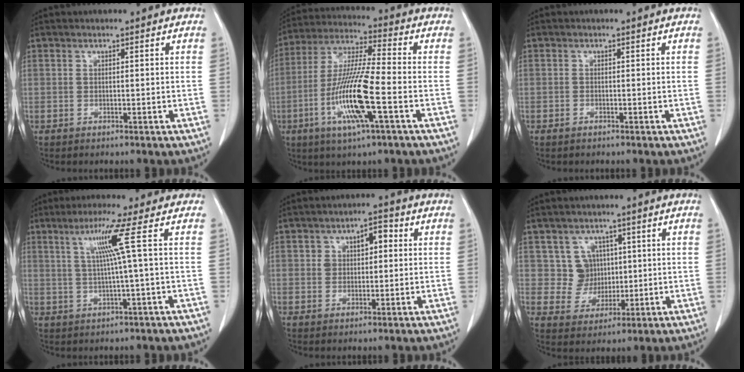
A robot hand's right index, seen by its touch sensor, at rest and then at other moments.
{"total": 14.2, "force": [-4.4, 0.7, 13.5], "torque": [-0.276, -0.011, -0.087]}
{"total": 0.6, "force": [-0.5, 0.2, 0.3], "torque": [-0.009, -0.001, -0.007]}
{"total": 6.1, "force": [1.7, -2.1, 5.5], "torque": [-0.110, 0.003, 0.040]}
{"total": 4.7, "force": [1.3, 2.8, 3.5], "torque": [-0.049, 0.018, 0.021]}
{"total": 5.3, "force": [1.4, 5.1, 0.5], "torque": [-0.004, 0.013, 0.032]}